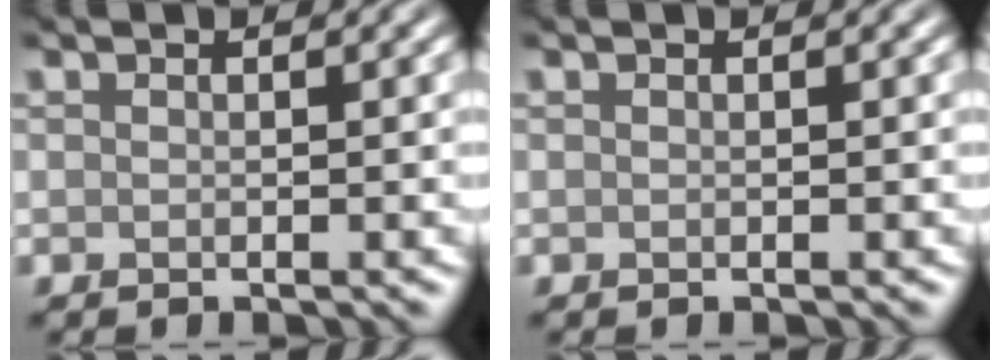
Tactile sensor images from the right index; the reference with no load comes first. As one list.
[{"total": 0.0}]